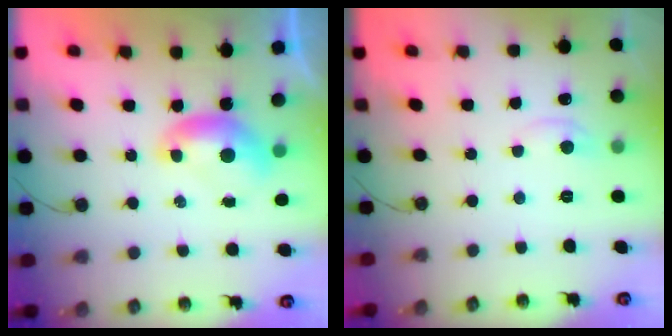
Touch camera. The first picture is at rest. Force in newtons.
{"total": 1.1, "press": 1.0, "slide": 0.5}